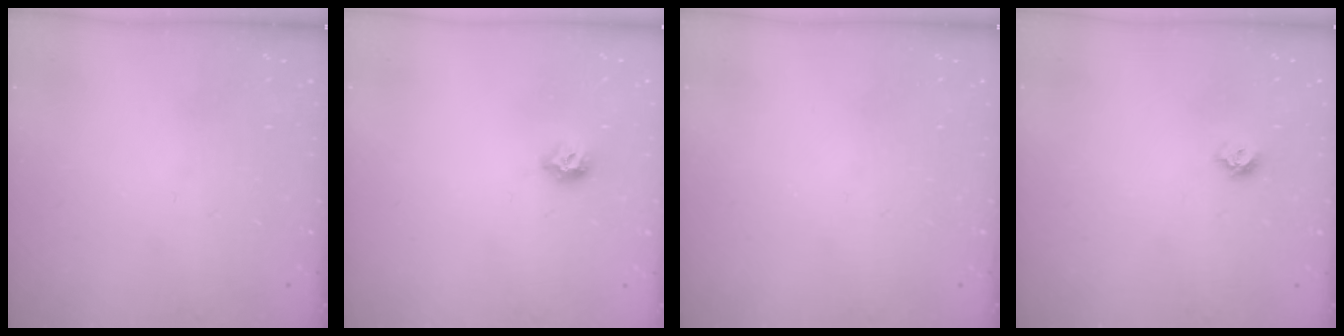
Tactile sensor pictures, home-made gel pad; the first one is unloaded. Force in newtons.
{"total": 7.5, "press": 7.4, "slide": 0.8}
{"total": 0.0}
{"total": 5.7, "press": 5.7, "slide": 0.5}